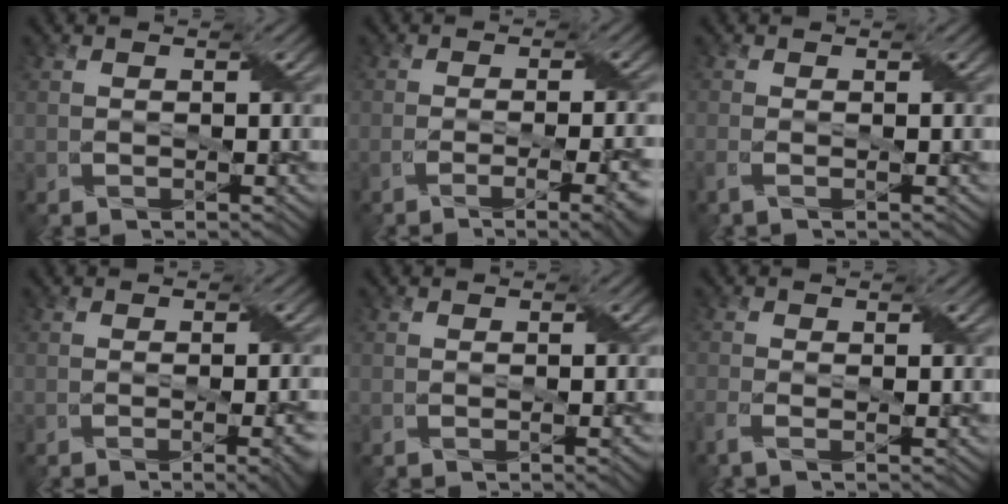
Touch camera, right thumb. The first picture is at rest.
{"total": 7.4, "force": [-3.5, 2.0, 6.3], "torque": [-0.078, -0.003, -0.047]}
{"total": 1.3, "force": [-0.5, 0.3, 1.1], "torque": [-0.022, 0.000, -0.017]}
{"total": 4.1, "force": [-1.4, 1.2, 3.7], "torque": [-0.038, -0.003, -0.014]}
{"total": 1.5, "force": [-0.3, 0.5, 1.4], "torque": [-0.014, 0.002, -0.007]}
{"total": 2.1, "force": [-1.1, 0.5, 1.7], "torque": [-0.033, -0.003, -0.034]}